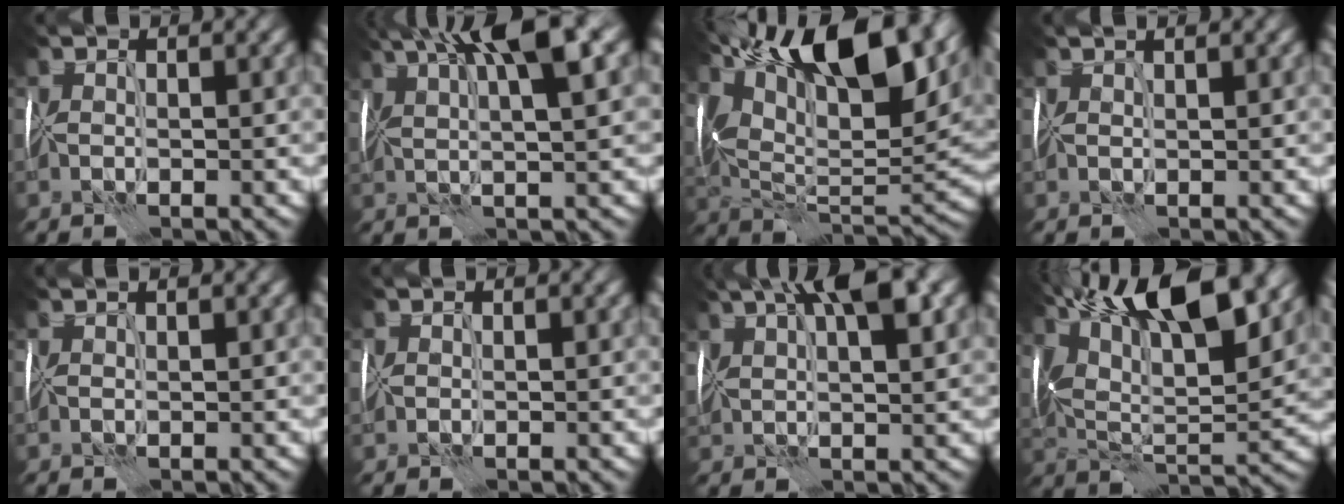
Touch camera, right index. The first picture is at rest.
{"total": 9.7, "force": [5.0, 1.9, 8.0], "torque": [-0.114, 0.024, 0.076]}
{"total": 16.7, "force": [8.3, 7.5, 12.4], "torque": [-0.217, 0.047, 0.135]}
{"total": 1.9, "force": [1.3, 0.5, 1.2], "torque": [-0.005, 0.014, 0.010]}
{"total": 1.2, "force": [0.9, 0.2, 0.8], "torque": [-0.002, 0.008, 0.006]}
{"total": 1.7, "force": [0.1, 1.3, 1.0], "torque": [-0.012, -0.001, 0.001]}
{"total": 9.5, "force": [4.9, 3.0, 7.6], "torque": [-0.118, 0.028, 0.070]}
{"total": 13.2, "force": [6.9, 4.9, 10.1], "torque": [-0.178, 0.020, 0.117]}